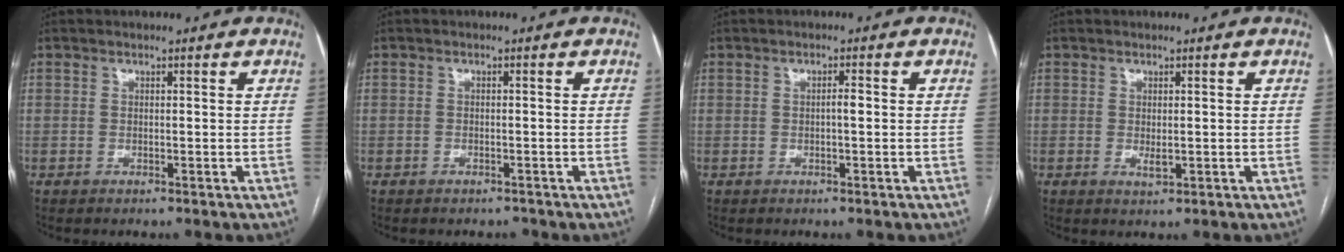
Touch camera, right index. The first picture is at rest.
{"total": 1.5, "force": [-1.3, 0.8, 0.0], "torque": [0.002, 0.003, -0.017]}
{"total": 1.0, "force": [-0.2, 0.0, 1.0], "torque": [-0.017, 0.002, -0.003]}
{"total": 1.4, "force": [-0.1, 0.6, 1.3], "torque": [-0.022, -0.005, 0.002]}